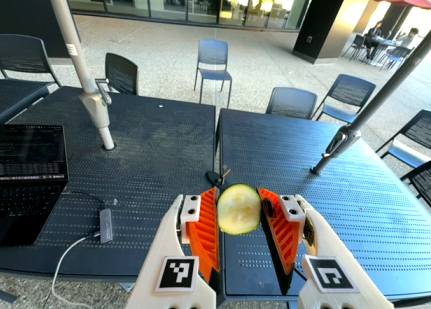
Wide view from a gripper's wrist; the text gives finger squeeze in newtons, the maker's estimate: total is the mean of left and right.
{"total": 8.2, "left": 8.2, "right": 8.3}